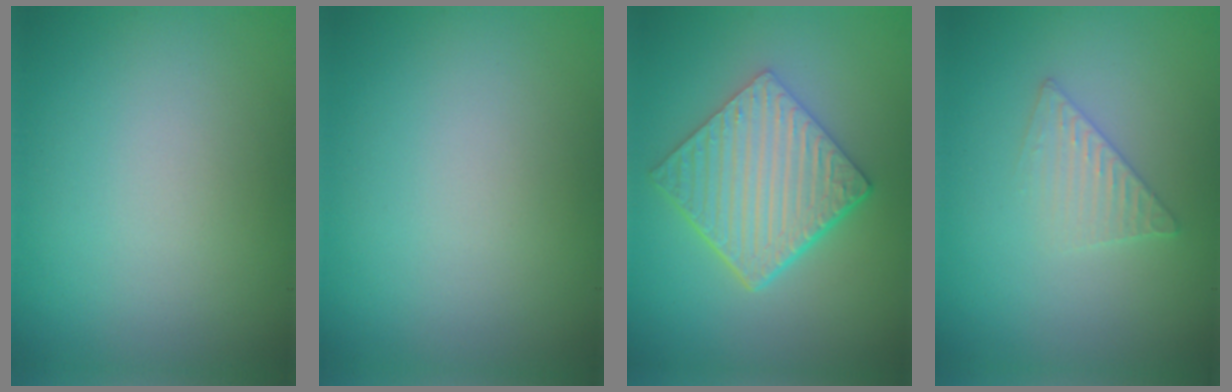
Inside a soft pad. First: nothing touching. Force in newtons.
{"total": 0.0}
{"total": 6.3, "press": 4.5, "slide": 4.4}
{"total": 2.0, "press": 2.0, "slide": 0.2}